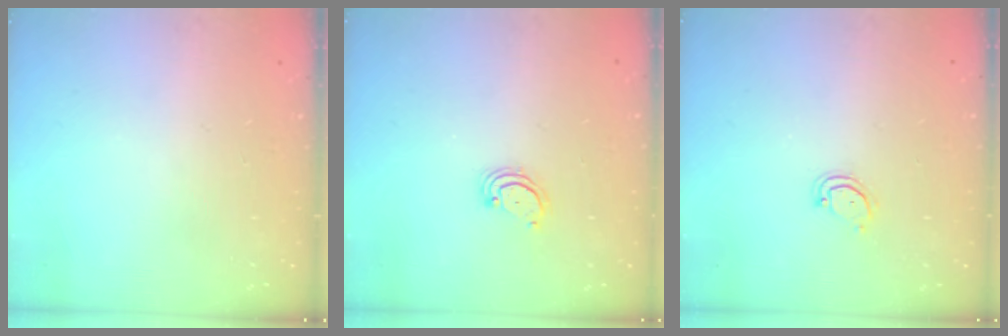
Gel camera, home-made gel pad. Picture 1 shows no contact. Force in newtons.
{"total": 2.5, "press": 2.5, "slide": 0.3}
{"total": 2.5, "press": 2.5, "slide": 0.1}